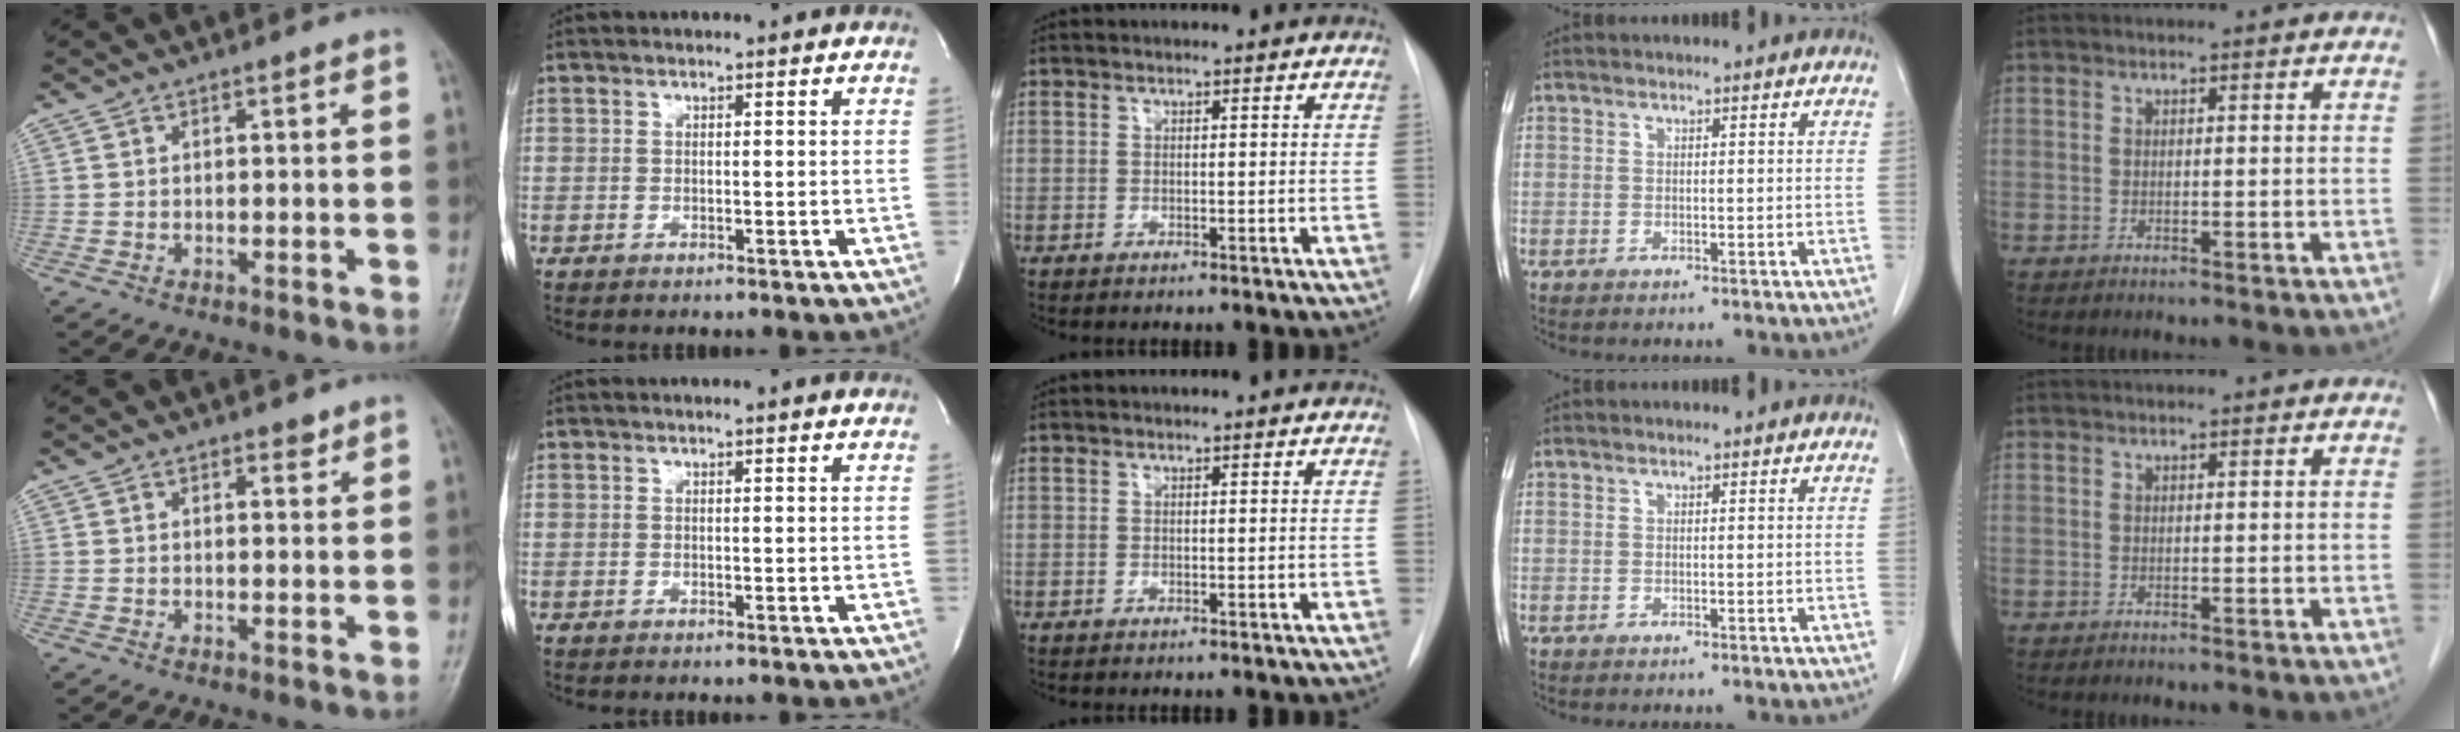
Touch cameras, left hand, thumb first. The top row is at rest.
{"thumb": {"total": 1.9, "force": [1.4, 0.8, 1.0], "torque": [-0.005, -0.007, 0.017]}, "index": {"total": 0.9, "force": [0.9, -0.1, 0.3], "torque": [-0.016, 0.001, 0.011]}}